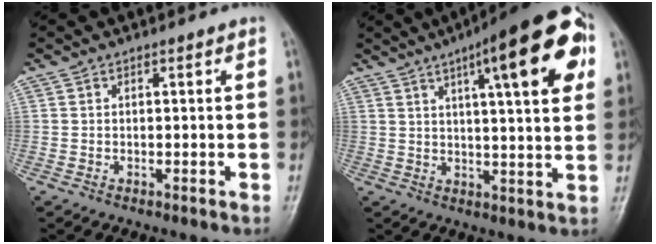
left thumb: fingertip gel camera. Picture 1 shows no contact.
{"total": 18.6, "force": [7.6, 4.3, 16.4], "torque": [-0.205, -0.003, 0.100]}